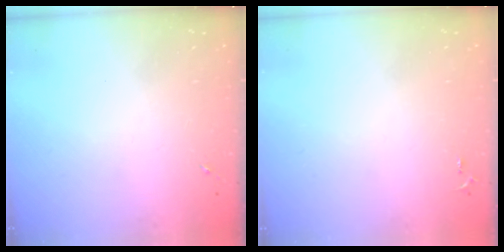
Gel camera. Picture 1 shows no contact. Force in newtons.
{"total": 2.5, "press": 2.5, "slide": 0.3}